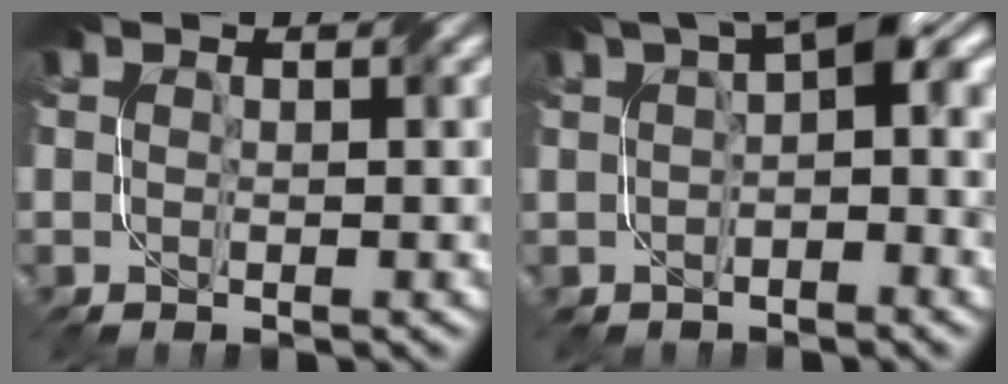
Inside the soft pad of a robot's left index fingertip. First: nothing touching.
{"total": 4.1, "force": [1.0, 1.6, 3.6], "torque": [-0.043, 0.016, 0.006]}